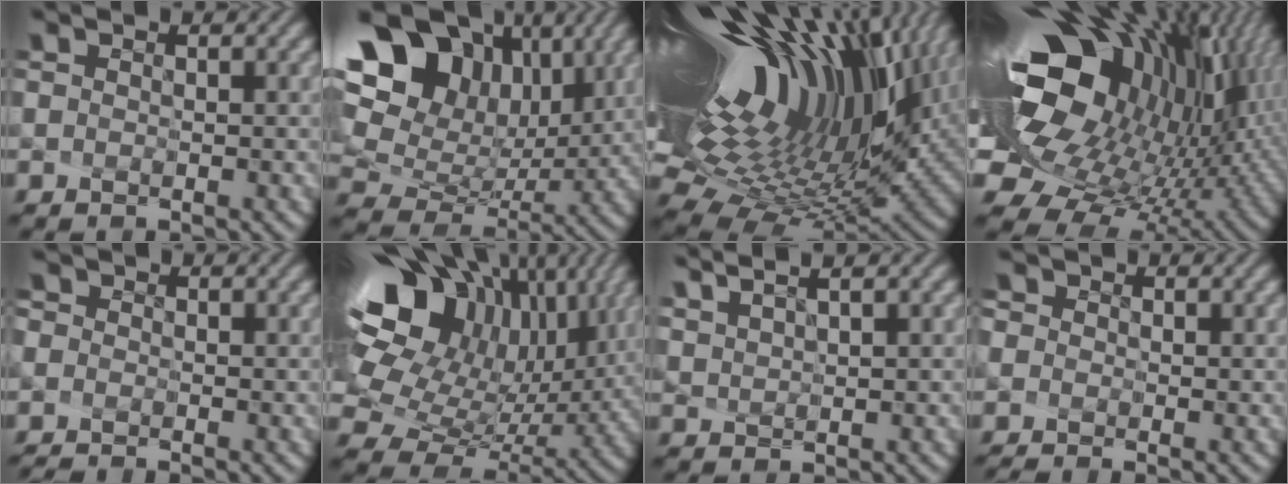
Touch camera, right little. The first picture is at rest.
{"total": 16.7, "force": [7.3, 11.8, 9.2], "torque": [-0.215, 0.036, 0.165]}
{"total": 18.4, "force": [5.7, 8.9, 15.1], "torque": [-0.274, 0.018, 0.121]}
{"total": 17.8, "force": [3.1, 11.0, 13.7], "torque": [-0.262, -0.052, 0.102]}
{"total": 1.8, "force": [-1.5, 0.9, 0.5], "torque": [-0.030, -0.001, -0.017]}
{"total": 17.6, "force": [5.7, 11.6, 11.9], "torque": [-0.259, -0.002, 0.146]}
{"total": 1.8, "force": [1.5, -0.9, 0.1], "torque": [-0.015, -0.004, 0.054]}
{"total": 2.0, "force": [-0.9, 1.5, 1.0], "torque": [-0.042, 0.003, -0.011]}